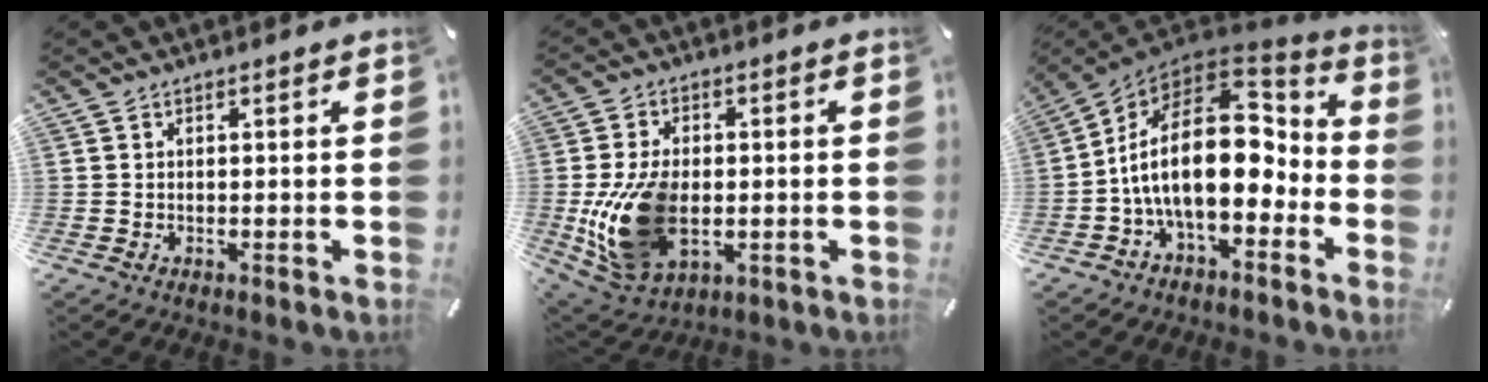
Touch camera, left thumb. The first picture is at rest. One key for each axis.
{"total": 16.8, "fx": -2.6, "fy": 11.0, "fz": 12.4, "tx": -0.265, "ty": -0.002, "tz": -0.043}
{"total": 22.5, "fx": -0.2, "fy": 12.4, "fz": 18.8, "tx": -0.347, "ty": -0.007, "tz": -0.001}